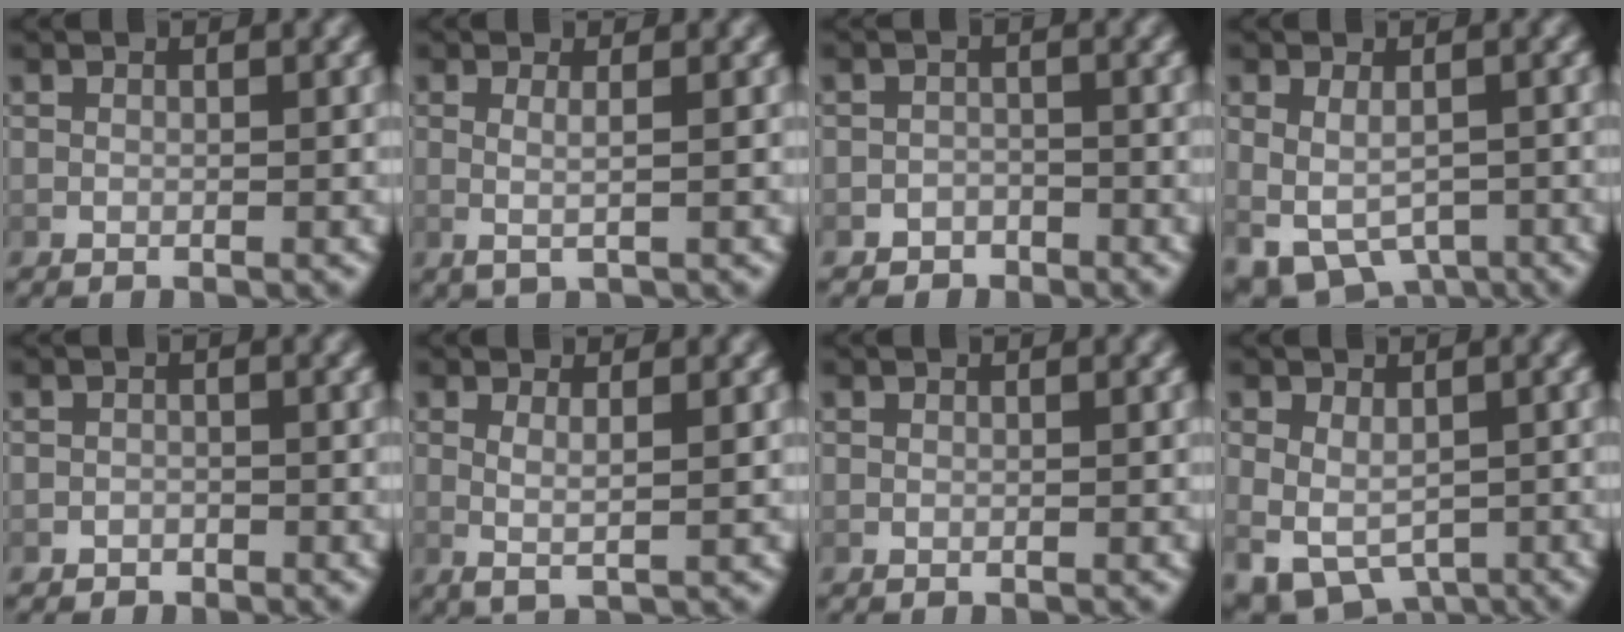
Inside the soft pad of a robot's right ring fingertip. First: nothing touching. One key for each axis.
{"total": 1.5, "fx": 0.3, "fy": 0.0, "fz": 1.5, "tx": -0.034, "ty": -0.011, "tz": 0.013}
{"total": 2.4, "fx": -2.2, "fy": 1.1, "fz": -0.3, "tx": 0.014, "ty": -0.006, "tz": -0.037}
{"total": 6.6, "fx": -3.1, "fy": 4.8, "fz": 3.3, "tx": -0.074, "ty": -0.042, "tz": -0.034}
{"total": 1.1, "fx": -1.0, "fy": 0.5, "fz": -0.1, "tx": 0.002, "ty": -0.008, "tz": -0.014}
{"total": 2.1, "fx": 0.7, "fy": 0.2, "fz": 2.0, "tx": -0.041, "ty": -0.015, "tz": 0.024}
{"total": 0.0}
{"total": 6.0, "fx": -2.5, "fy": 4.6, "fz": 3.0, "tx": -0.073, "ty": -0.050, "tz": -0.018}